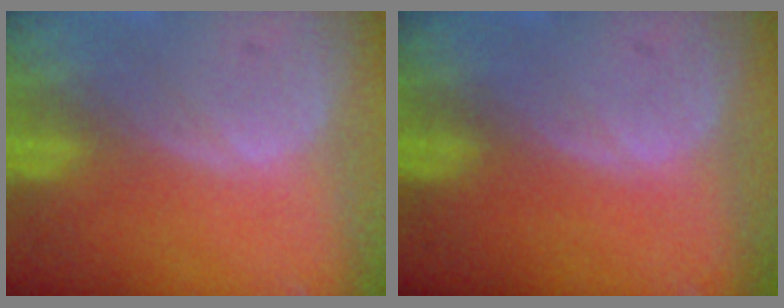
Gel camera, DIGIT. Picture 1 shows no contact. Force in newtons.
{"total": 0.0}